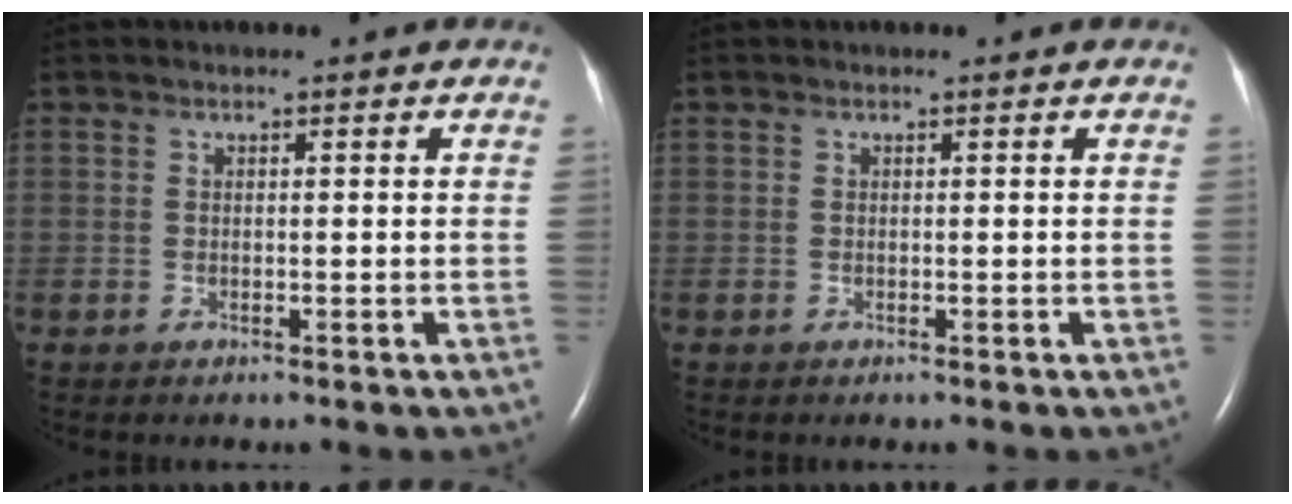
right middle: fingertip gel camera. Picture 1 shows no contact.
{"total": 0.0}